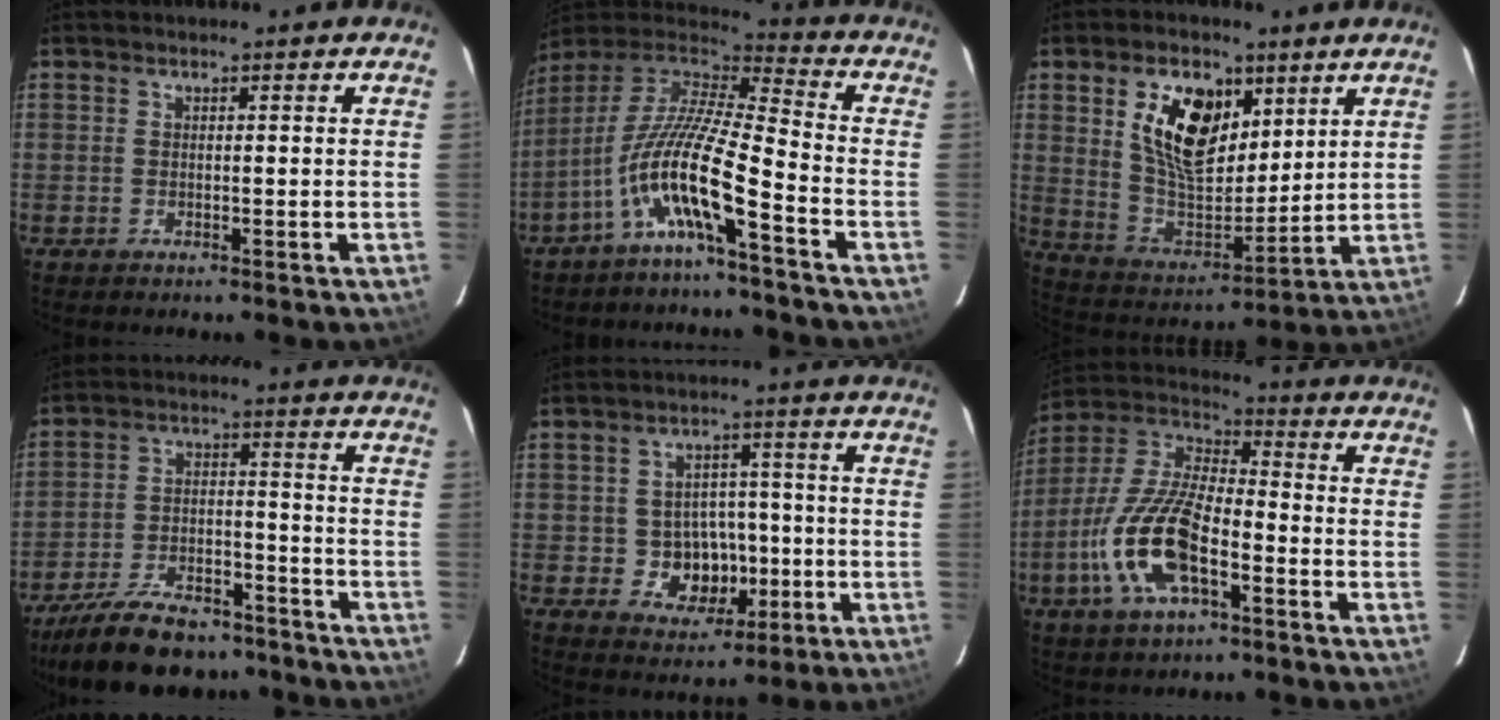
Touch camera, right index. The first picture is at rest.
{"total": 13.8, "force": [-6.1, 1.4, 12.3], "torque": [-0.224, -0.001, -0.122]}
{"total": 15.4, "force": [6.4, 8.6, 11.0], "torque": [-0.202, 0.005, 0.128]}
{"total": 18.9, "force": [-15.5, 7.3, 8.0], "torque": [-0.169, 0.007, -0.229]}
{"total": 8.2, "force": [-1.9, 7.2, 3.5], "torque": [-0.075, 0.016, -0.012]}
{"total": 16.2, "force": [-6.4, 6.2, 13.5], "torque": [-0.288, -0.006, -0.128]}